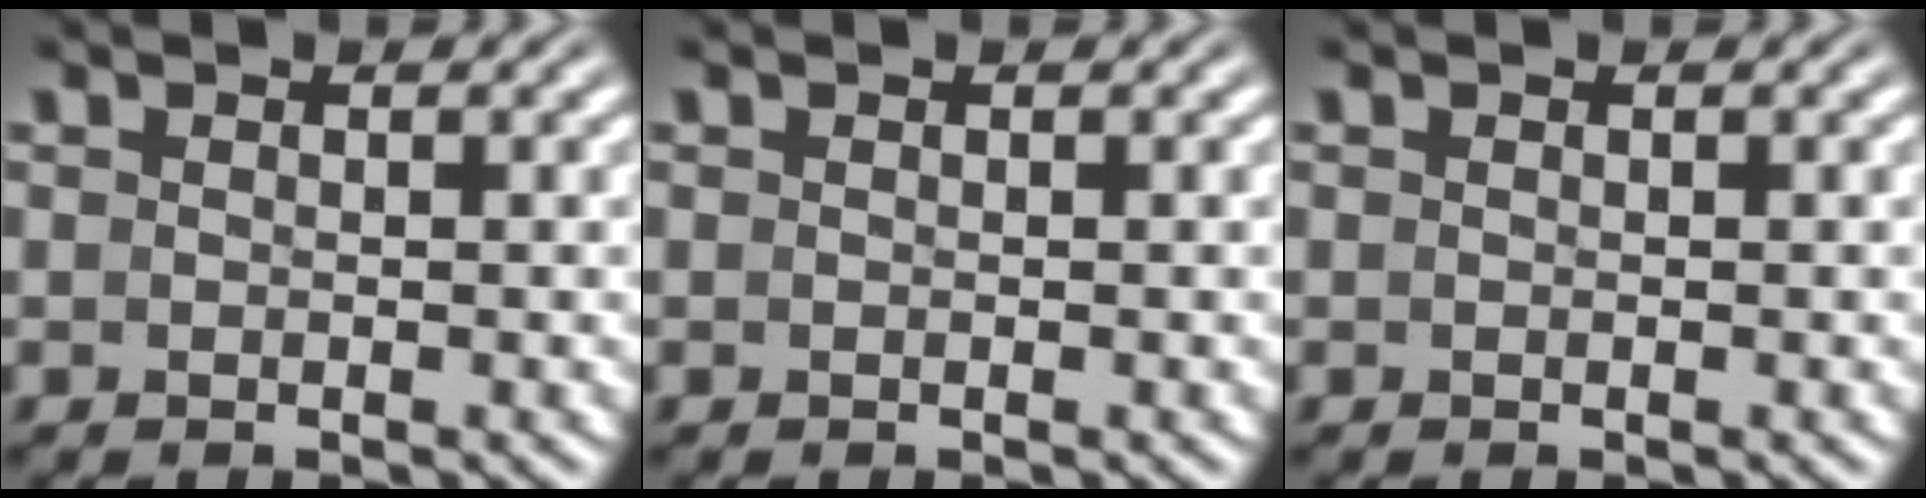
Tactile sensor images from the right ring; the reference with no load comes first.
{"total": 0.0}
{"total": 0.0}